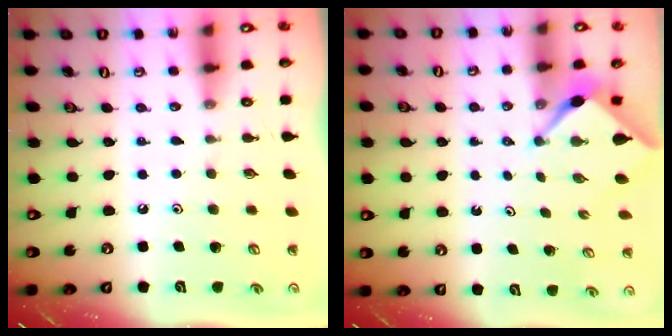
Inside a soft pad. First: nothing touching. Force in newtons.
{"total": 2.3, "press": 2.3, "slide": 0.3}